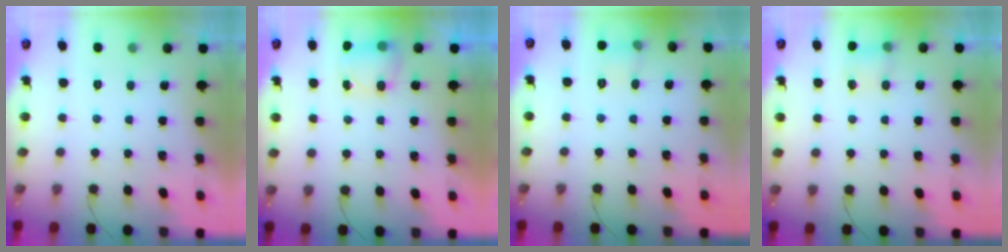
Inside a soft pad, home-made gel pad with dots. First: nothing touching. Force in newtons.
{"total": 5.8, "press": 5.8, "slide": 0.6}
{"total": 5.1, "press": 4.8, "slide": 1.6}
{"total": 4.3, "press": 4.2, "slide": 1.2}